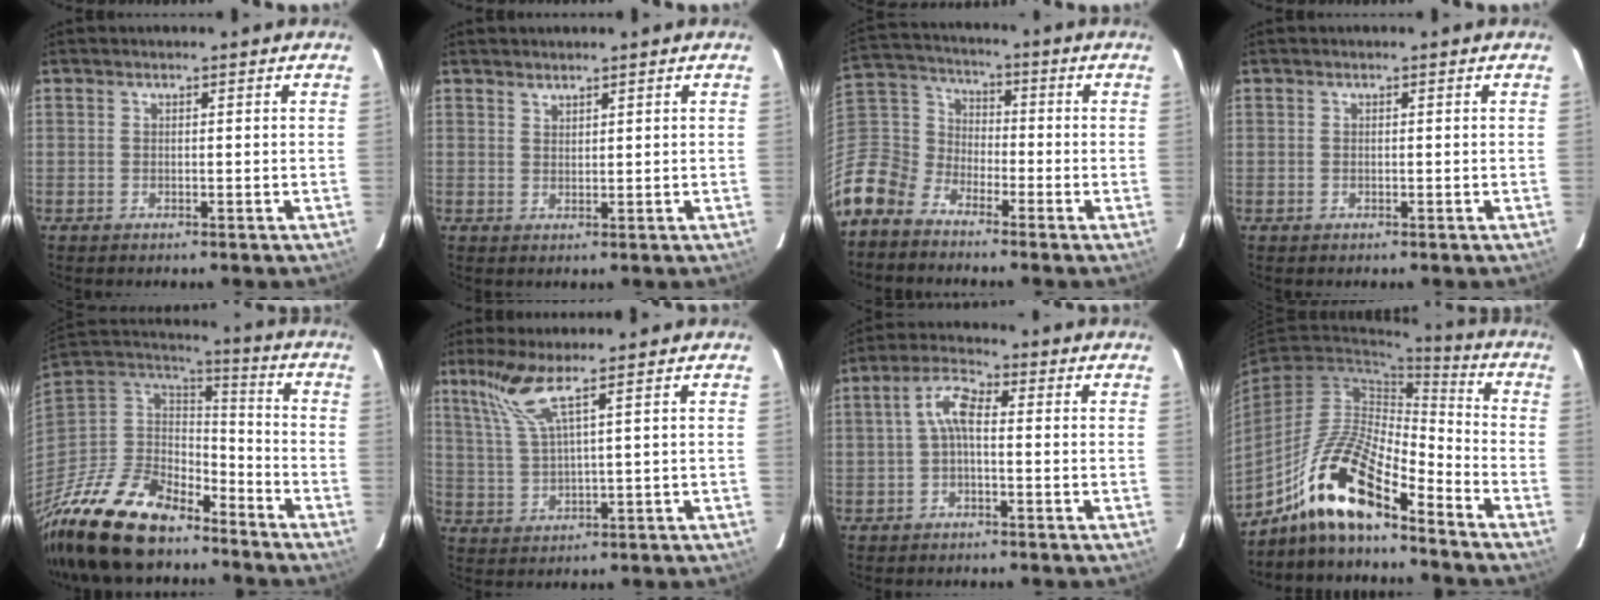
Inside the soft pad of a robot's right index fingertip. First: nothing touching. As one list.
[{"total": 1.3, "force": [1.2, 0.5, 0.2], "torque": [0.000, 0.003, 0.024]}, {"total": 12.0, "force": [-8.1, 8.1, 3.7], "torque": [-0.115, 0.024, -0.181]}, {"total": 0.0}, {"total": 22.9, "force": [-17.4, 9.7, 11.2], "torque": [-0.254, -0.012, -0.302]}, {"total": 6.3, "force": [4.0, -0.7, 4.8], "torque": [-0.102, -0.001, 0.092]}, {"total": 4.8, "force": [-0.6, 1.9, 4.4], "torque": [-0.095, 0.020, -0.015]}, {"total": 15.6, "force": [-11.3, 4.0, 10.0], "torque": [-0.195, 0.003, -0.216]}]